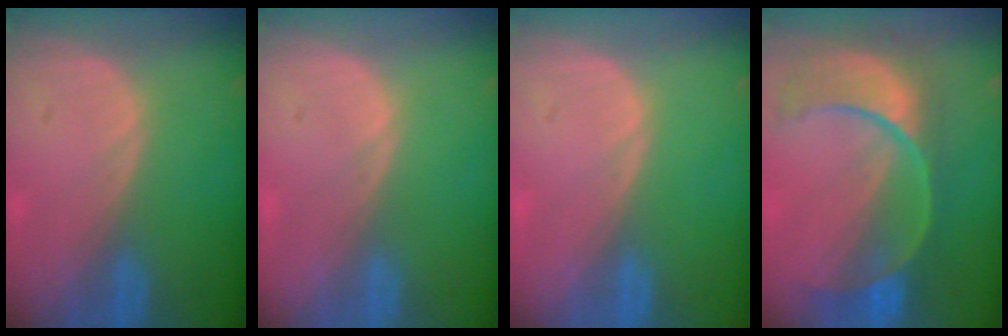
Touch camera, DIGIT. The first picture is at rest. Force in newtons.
{"total": 0.0}
{"total": 0.0}
{"total": 11.2, "press": 9.3, "slide": 6.2}